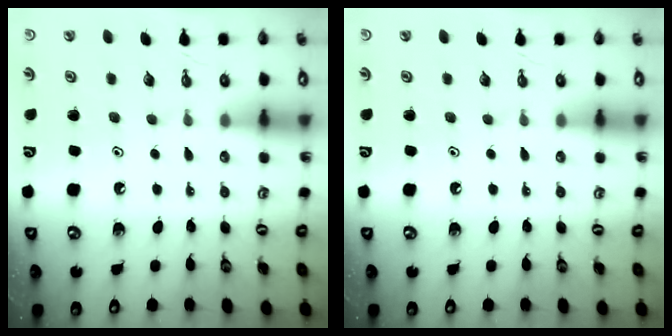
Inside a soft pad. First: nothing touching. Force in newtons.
{"total": 0.0}